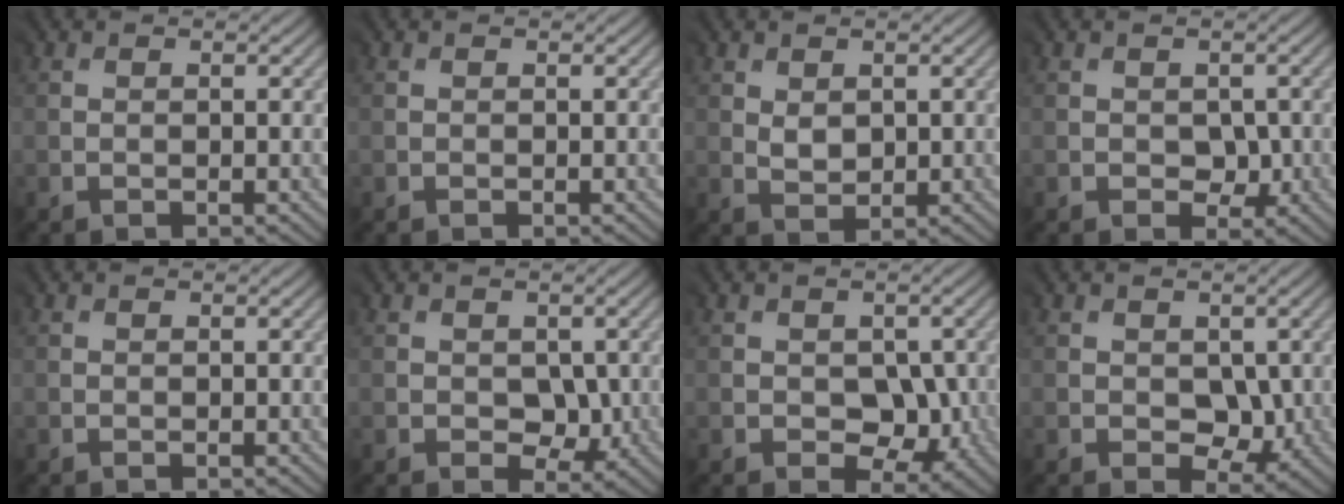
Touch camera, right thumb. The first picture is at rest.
{"total": 0.0}
{"total": 1.8, "force": [1.2, 1.3, 0.3], "torque": [-0.019, -0.002, 0.023]}
{"total": 1.7, "force": [-0.5, 1.4, 0.8], "torque": [-0.008, -0.002, -0.010]}
{"total": 0.0}
{"total": 3.1, "force": [-0.3, 2.5, 1.9], "torque": [-0.028, -0.007, -0.005]}
{"total": 3.9, "force": [-0.8, 3.0, 2.4], "torque": [-0.029, -0.008, -0.012]}
{"total": 3.8, "force": [-0.1, 2.9, 2.4], "torque": [-0.045, -0.010, 0.001]}